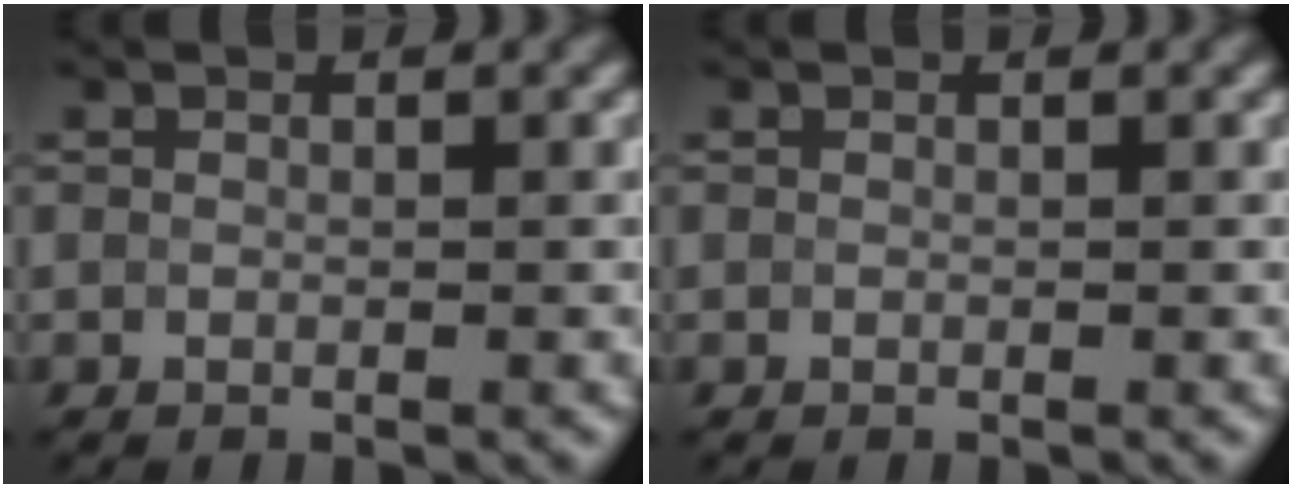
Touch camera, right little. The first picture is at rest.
{"total": 0.0}